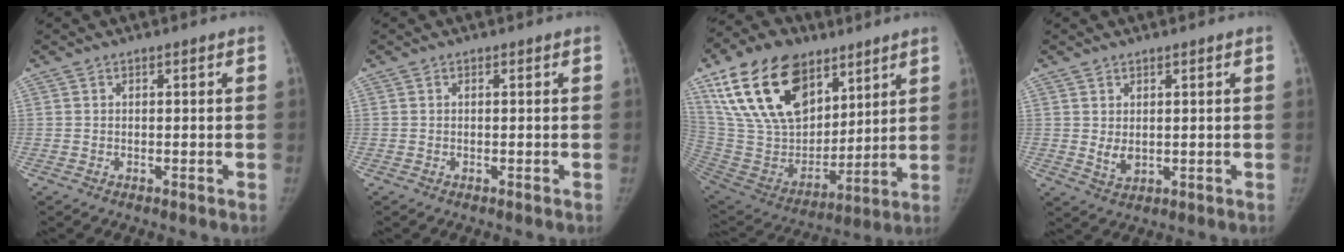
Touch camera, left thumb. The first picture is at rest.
{"total": 0.0}
{"total": 26.7, "force": [14.8, 15.9, 15.5], "torque": [-0.280, -0.029, 0.278]}
{"total": 2.9, "force": [0.6, 1.7, 2.3], "torque": [-0.033, -0.012, 0.020]}